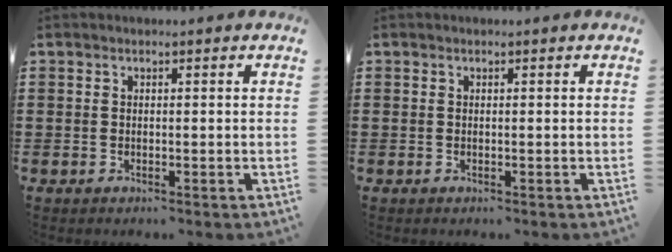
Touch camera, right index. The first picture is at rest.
{"total": 0.0}